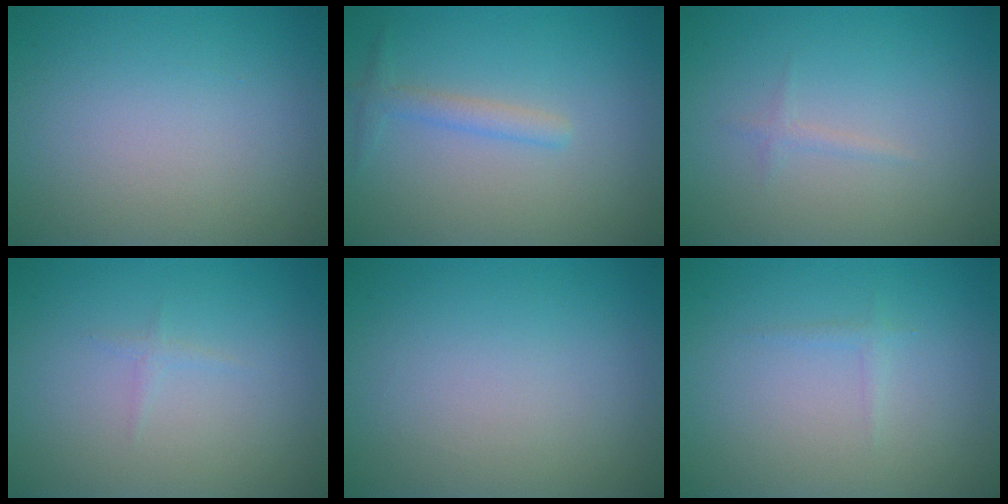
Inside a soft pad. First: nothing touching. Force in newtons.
{"total": 1.6, "press": 1.6, "slide": 0.1}
{"total": 0.7, "press": 0.7, "slide": 0.1}
{"total": 1.0, "press": 0.9, "slide": 0.2}
{"total": 0.0}
{"total": 0.6, "press": 0.6, "slide": 0.0}